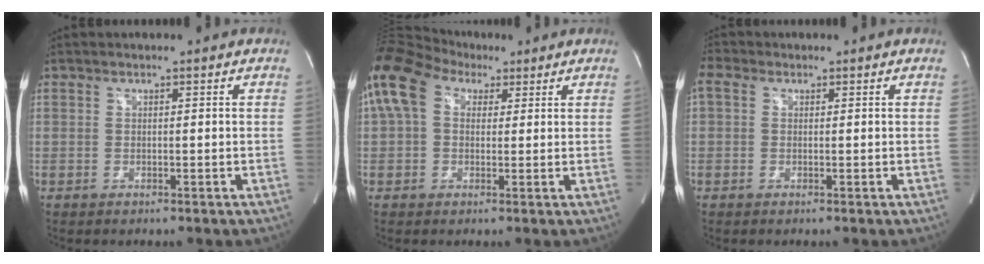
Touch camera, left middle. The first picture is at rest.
{"total": 11.1, "force": [5.0, 7.1, 6.9], "torque": [-0.166, 0.065, 0.090]}
{"total": 2.4, "force": [0.8, 1.8, 1.4], "torque": [-0.044, 0.018, 0.015]}